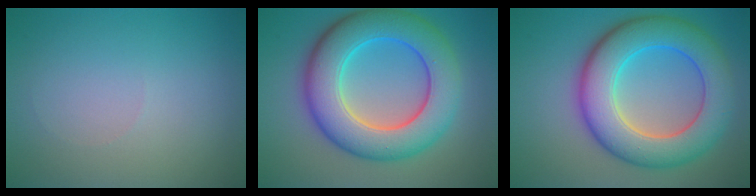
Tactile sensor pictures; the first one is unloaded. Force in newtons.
{"total": 10.2, "press": 10.2, "slide": 0.2}
{"total": 9.7, "press": 9.7, "slide": 0.1}